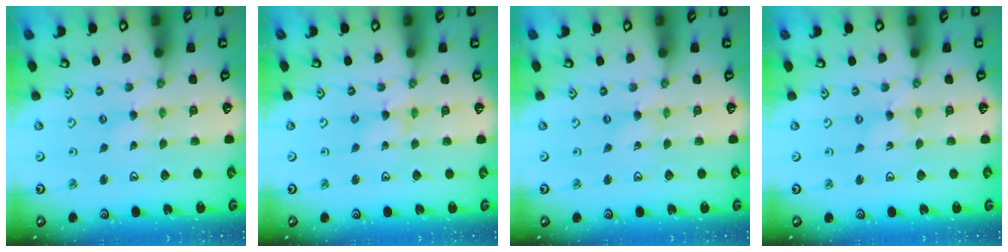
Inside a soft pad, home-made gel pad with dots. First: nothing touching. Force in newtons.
{"total": 2.6, "press": 2.6, "slide": 0.3}
{"total": 0.0}
{"total": 0.7, "press": 0.6, "slide": 0.2}